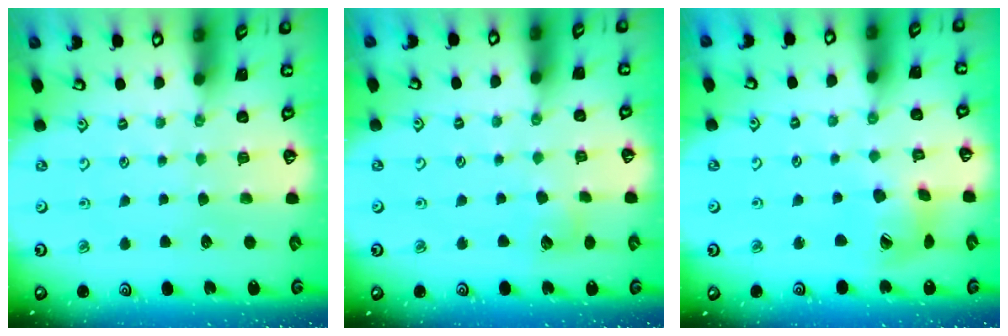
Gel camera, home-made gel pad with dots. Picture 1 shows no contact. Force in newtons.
{"total": 5.6, "press": 5.6, "slide": 0.6}
{"total": 10.8, "press": 10.7, "slide": 1.4}